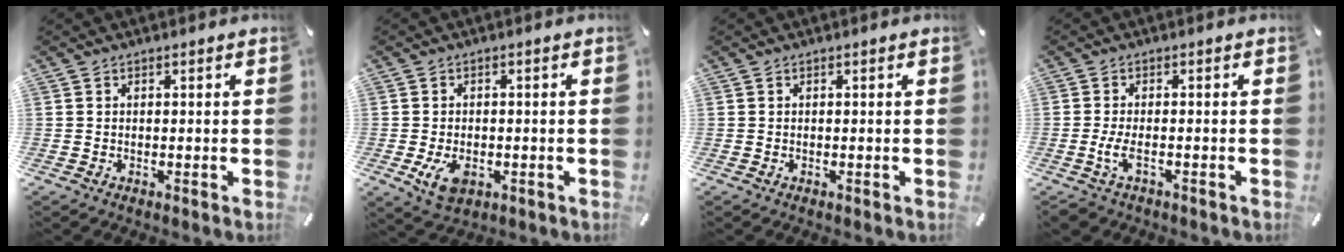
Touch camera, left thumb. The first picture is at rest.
{"total": 5.2, "force": [-1.7, 3.4, 3.6], "torque": [-0.085, 0.002, -0.032]}
{"total": 0.0}
{"total": 4.0, "force": [-1.6, 1.6, 3.3], "torque": [-0.075, -0.002, -0.031]}